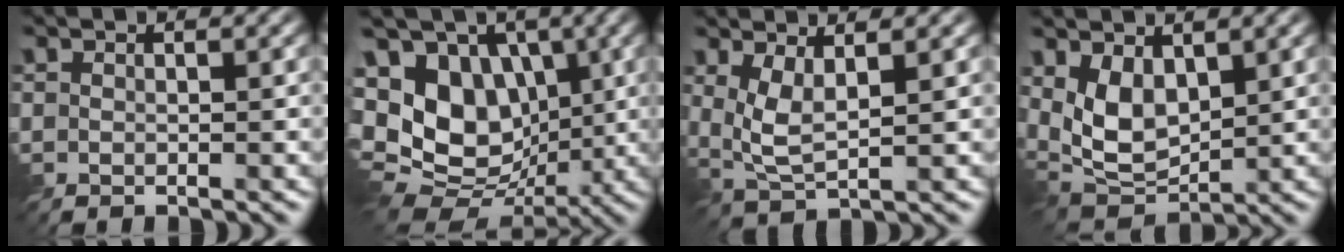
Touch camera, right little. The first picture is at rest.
{"total": 12.8, "force": [0.6, 9.6, 8.5], "torque": [-0.173, 0.006, 0.011]}
{"total": 3.1, "force": [0.9, 1.0, 2.8], "torque": [-0.063, -0.009, 0.020]}
{"total": 5.6, "force": [1.6, 3.2, 4.3], "torque": [-0.091, -0.011, 0.027]}